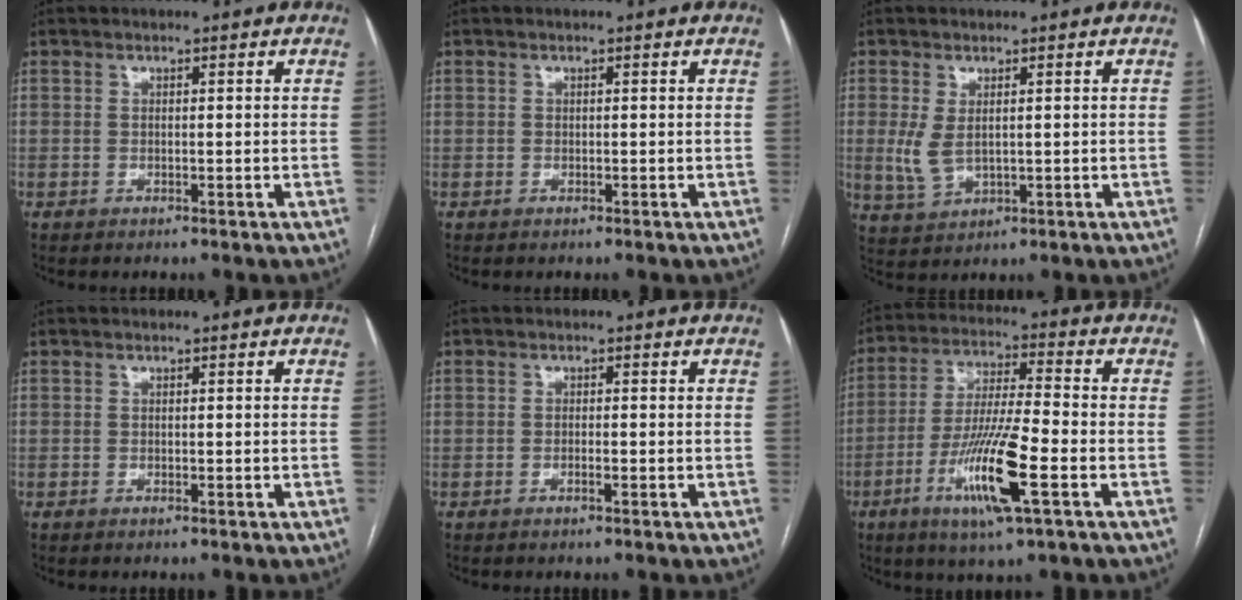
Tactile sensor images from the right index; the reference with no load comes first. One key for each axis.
{"total": 0.0}
{"total": 4.3, "fx": 0.5, "fy": 2.2, "fz": 3.6, "tx": -0.086, "ty": -0.002, "tz": 0.020}
{"total": 0.0}
{"total": 1.0, "fx": -0.5, "fy": 0.0, "fz": 0.9, "tx": -0.019, "ty": 0.000, "tz": -0.009}
{"total": 13.3, "fx": -5.0, "fy": 0.8, "fz": 12.4, "tx": -0.242, "ty": -0.019, "tz": -0.092}